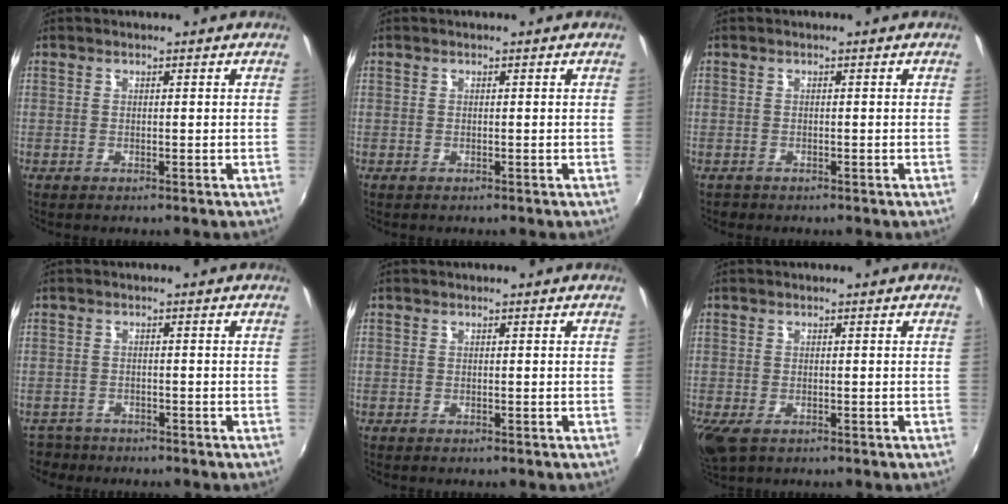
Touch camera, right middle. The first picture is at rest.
{"total": 0.0}
{"total": 0.9, "force": [-0.7, 0.6, 0.0], "torque": [-0.004, -0.002, -0.012]}
{"total": 3.7, "force": [-3.1, 2.0, 0.1], "torque": [-0.016, -0.003, -0.057]}
{"total": 0.0}
{"total": 4.2, "force": [-2.3, 2.1, 2.9], "torque": [-0.062, -0.018, -0.039]}